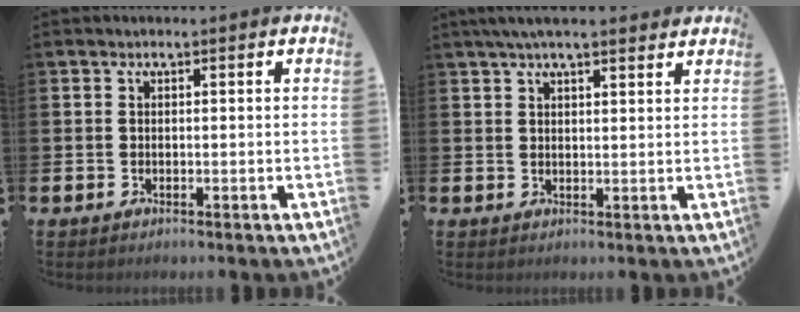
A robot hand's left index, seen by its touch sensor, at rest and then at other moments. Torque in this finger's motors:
{"motor_torque": [0.92, -1.22, 0.45, 0.21]}